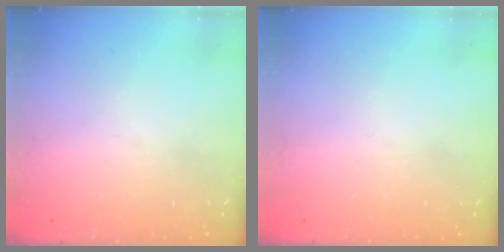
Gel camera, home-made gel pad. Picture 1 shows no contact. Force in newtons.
{"total": 0.0}